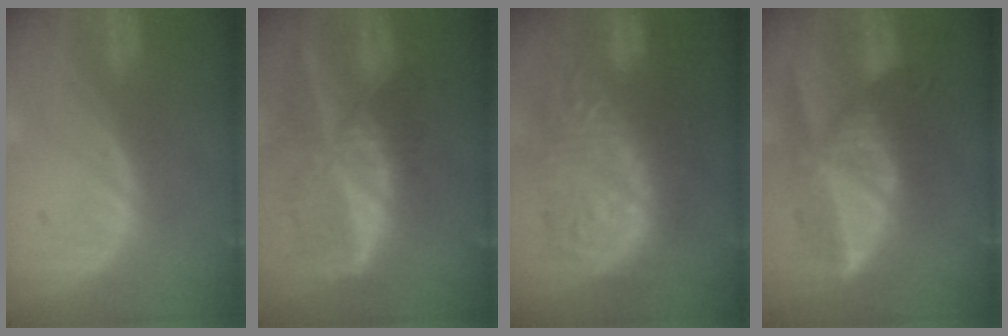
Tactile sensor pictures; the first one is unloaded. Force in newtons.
{"total": 9.3, "press": 8.0, "slide": 4.7}
{"total": 12.8, "press": 12.7, "slide": 1.2}
{"total": 8.0, "press": 7.7, "slide": 2.3}